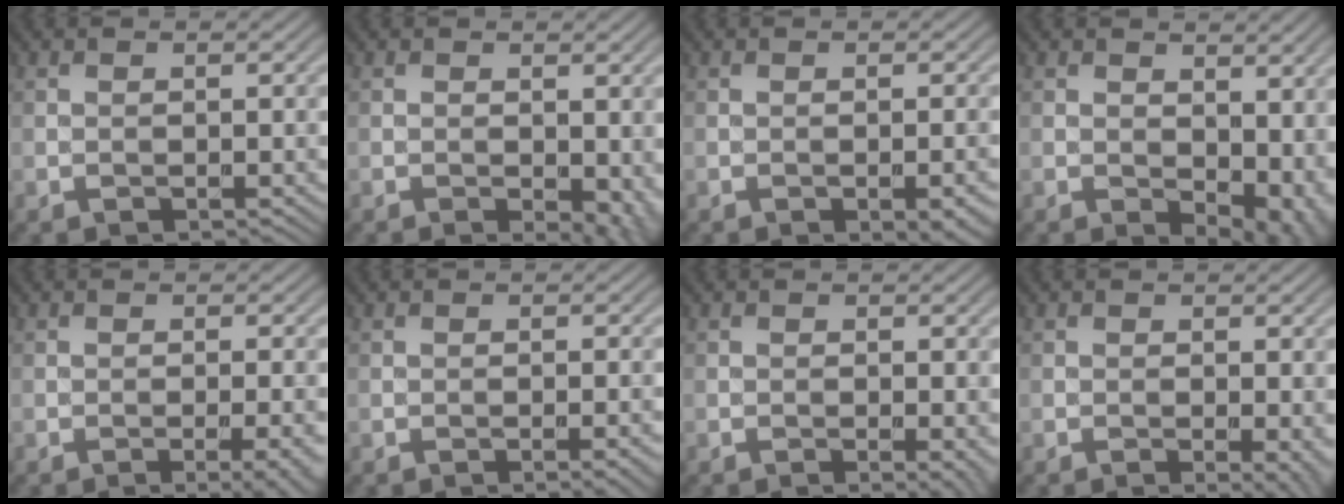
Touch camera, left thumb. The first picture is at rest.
{"total": 4.0, "force": [-1.0, 2.0, 3.3], "torque": [-0.047, -0.013, -0.010]}
{"total": 3.7, "force": [-1.9, 1.1, 2.9], "torque": [-0.039, 0.000, -0.023]}
{"total": 8.4, "force": [0.2, 5.2, 6.6], "torque": [-0.088, -0.018, 0.019]}
{"total": 4.1, "force": [-1.6, 1.0, 3.7], "torque": [-0.042, 0.001, -0.021]}
{"total": 1.8, "force": [-0.8, 0.2, 1.6], "torque": [-0.021, 0.001, -0.013]}
{"total": 1.7, "force": [-0.5, 0.2, 1.6], "torque": [-0.022, -0.003, -0.008]}
{"total": 2.4, "force": [-0.5, 0.4, 2.3], "torque": [-0.030, -0.007, -0.008]}